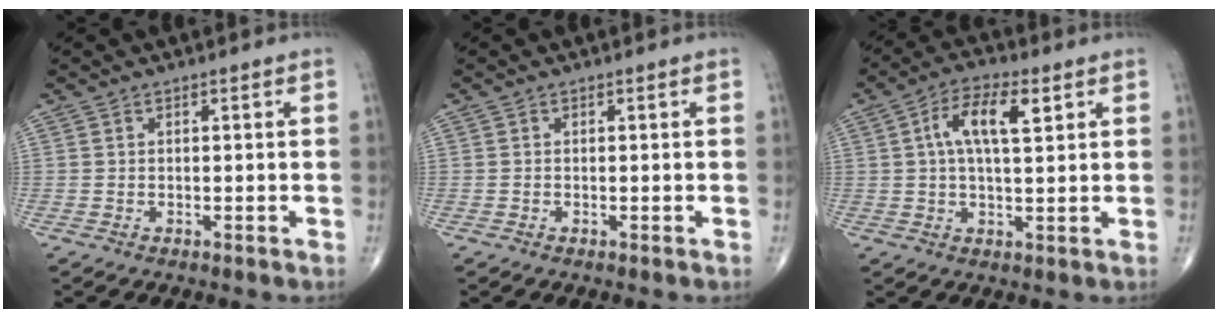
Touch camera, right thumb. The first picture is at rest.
{"total": 0.0}
{"total": 9.0, "force": [2.8, 3.7, 7.8], "torque": [-0.140, 0.011, 0.044]}